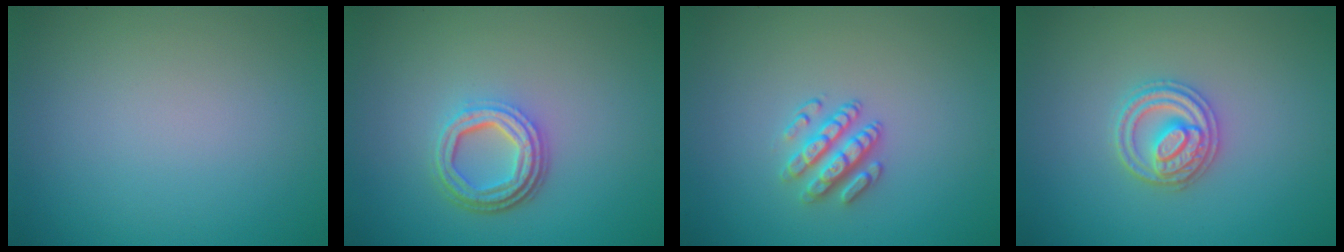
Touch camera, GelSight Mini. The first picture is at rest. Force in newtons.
{"total": 4.2, "press": 3.2, "slide": 2.8}
{"total": 2.7, "press": 2.5, "slide": 1.2}
{"total": 3.0, "press": 3.0, "slide": 0.4}